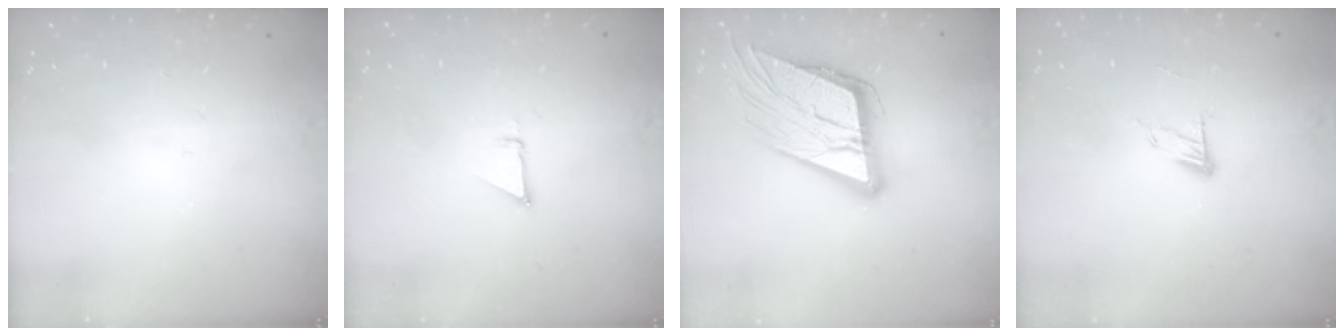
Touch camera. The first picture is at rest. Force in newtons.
{"total": 1.9, "press": 1.9, "slide": 0.0}
{"total": 18.7, "press": 18.4, "slide": 3.2}
{"total": 6.1, "press": 6.1, "slide": 0.5}